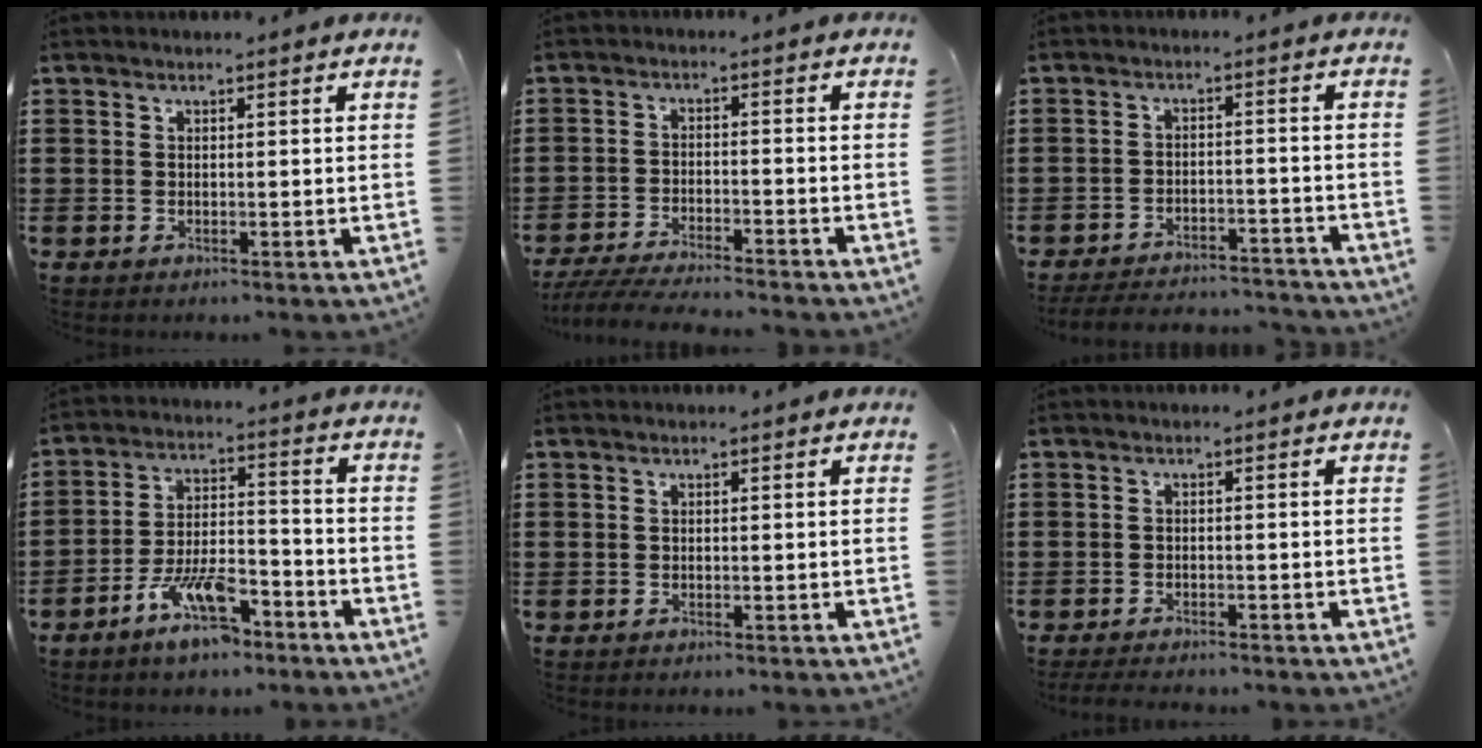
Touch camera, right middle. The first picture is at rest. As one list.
[{"total": 4.8, "force": [-4.6, 0.1, 1.3], "torque": [-0.035, -0.010, -0.094]}, {"total": 4.3, "force": [-4.2, 0.3, 0.8], "torque": [-0.020, 0.000, -0.088]}, {"total": 9.0, "force": [-6.6, 2.9, 5.5], "torque": [-0.110, 0.007, -0.123]}, {"total": 0.0}, {"total": 1.9, "force": [-1.9, 0.1, 0.3], "torque": [-0.008, -0.002, -0.038]}]